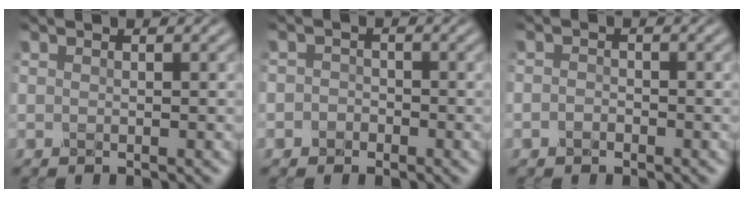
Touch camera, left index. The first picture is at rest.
{"total": 1.5, "force": [-0.6, 1.3, 0.3], "torque": [0.017, 0.004, -0.019]}
{"total": 1.0, "force": [-0.5, 0.7, 0.5], "torque": [-0.009, -0.001, -0.013]}